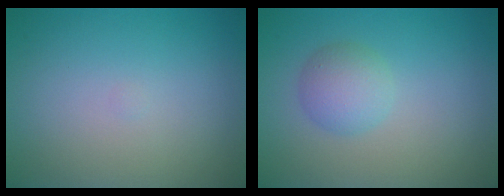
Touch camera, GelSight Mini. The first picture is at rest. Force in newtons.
{"total": 2.6, "press": 2.6, "slide": 0.1}